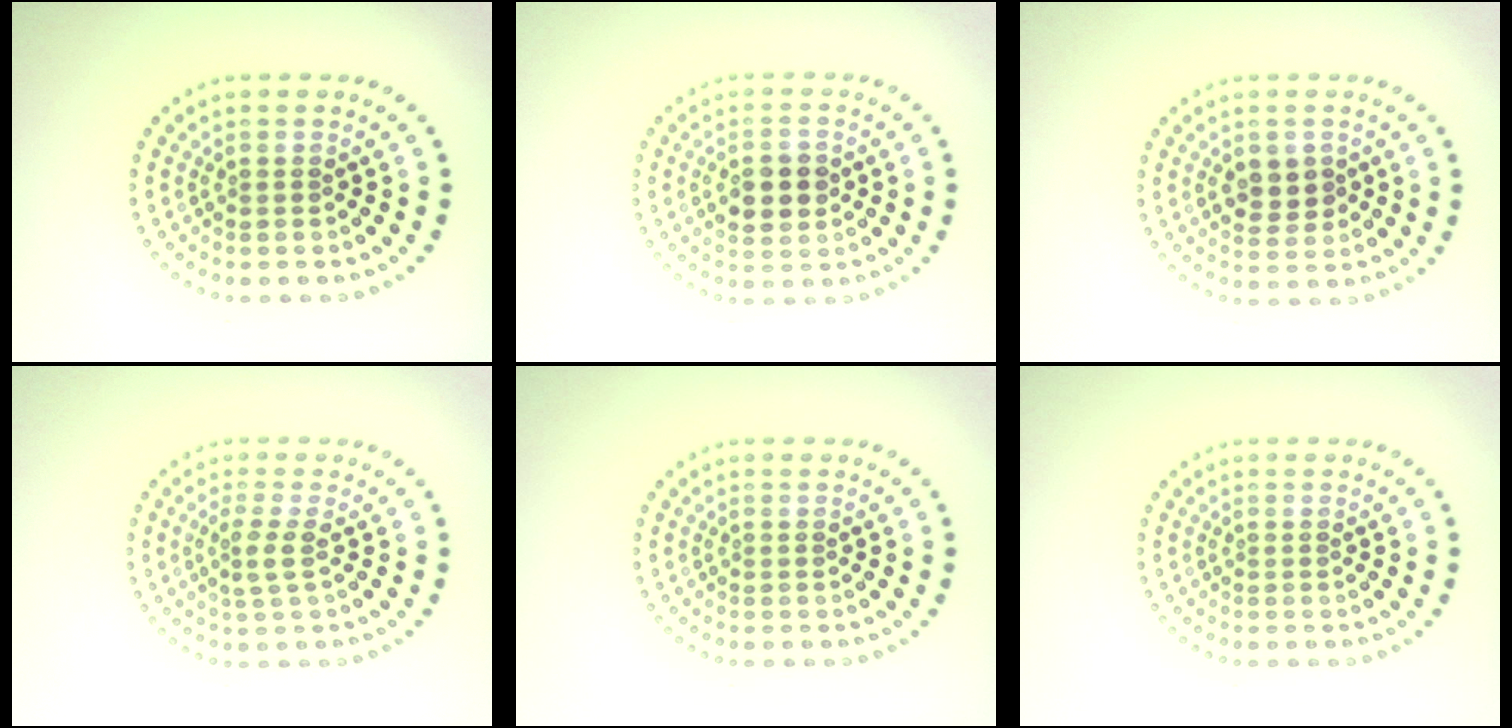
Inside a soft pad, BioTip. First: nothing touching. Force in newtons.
{"total": 3.3, "press": 3.3, "slide": 0.2}
{"total": 2.8, "press": 2.8, "slide": 0.4}
{"total": 1.9, "press": 1.4, "slide": 1.3}
{"total": 0.0}
{"total": 0.0}